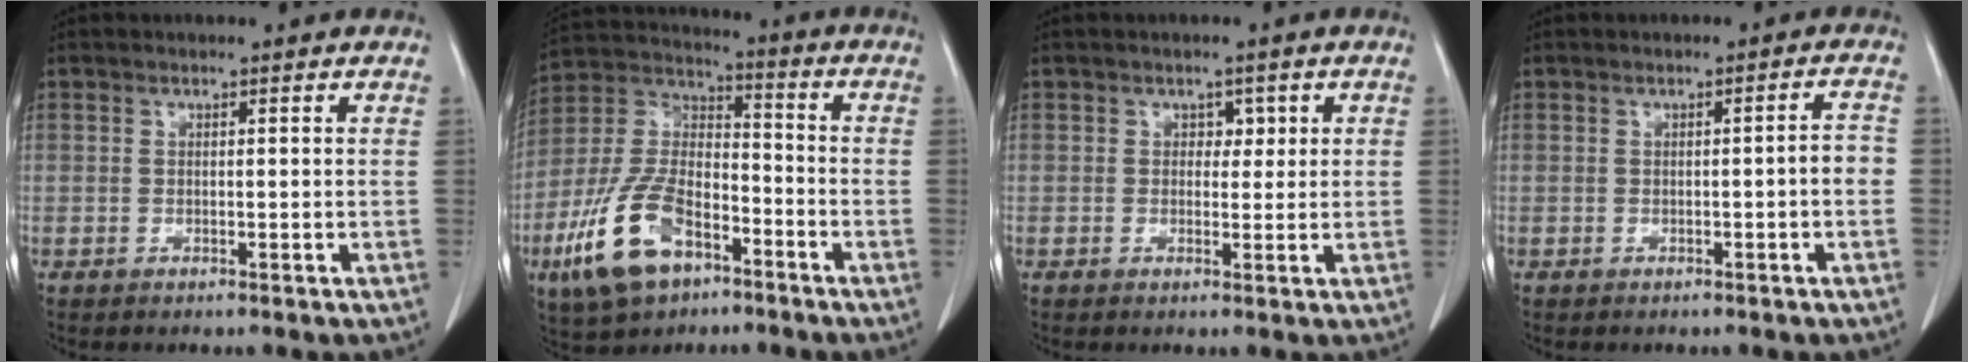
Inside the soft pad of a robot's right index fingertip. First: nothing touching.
{"total": 15.4, "force": [-8.0, 7.5, 10.8], "torque": [-0.235, 0.004, -0.146]}
{"total": 1.5, "force": [0.4, 1.1, 0.9], "torque": [-0.003, 0.002, 0.001]}
{"total": 2.4, "force": [-0.6, 0.2, 2.3], "torque": [-0.026, 0.004, -0.010]}